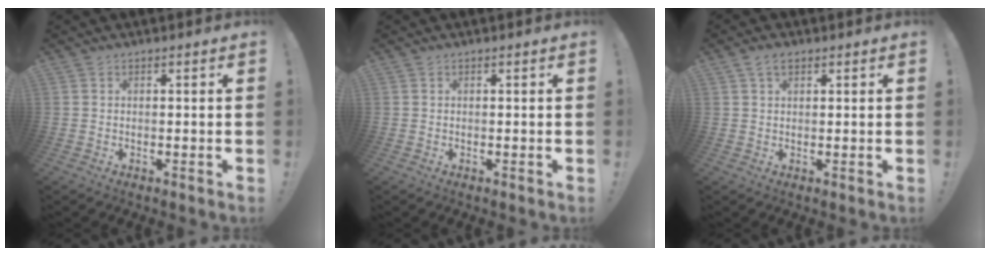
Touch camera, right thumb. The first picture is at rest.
{"total": 0.0}
{"total": 3.2, "force": [1.7, 1.7, 2.1], "torque": [-0.041, 0.003, 0.032]}